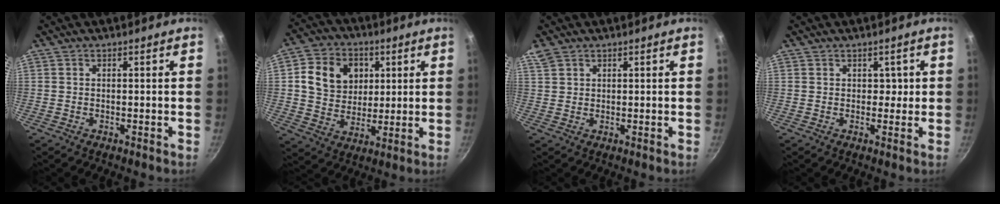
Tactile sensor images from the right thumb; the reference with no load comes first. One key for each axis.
{"total": 12.7, "fx": 3.2, "fy": 10.5, "fz": 6.3, "tx": -0.079, "ty": -0.001, "tz": 0.053}
{"total": 3.2, "fx": 2.1, "fy": 2.1, "fz": 1.2, "tx": -0.018, "ty": 0.002, "tz": 0.043}
{"total": 1.7, "fx": 0.5, "fy": 1.6, "fz": 0.6, "tx": 0.015, "ty": -0.003, "tz": 0.007}